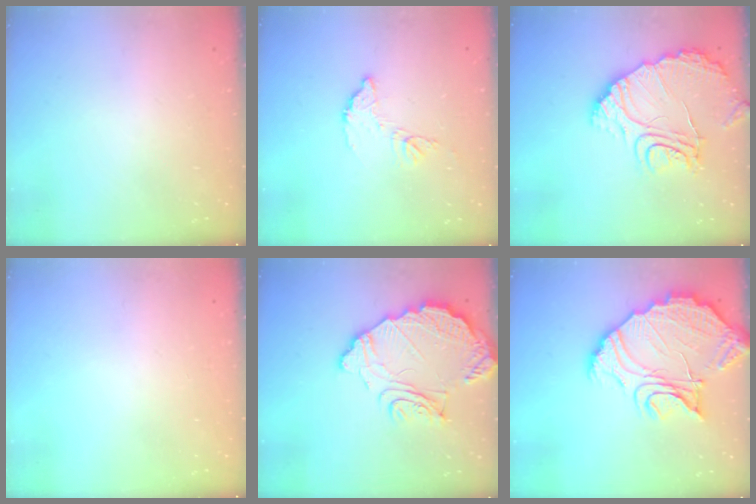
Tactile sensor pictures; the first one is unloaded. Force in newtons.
{"total": 7.8, "press": 7.8, "slide": 0.1}
{"total": 15.4, "press": 15.3, "slide": 1.6}
{"total": 0.0}
{"total": 14.3, "press": 14.3, "slide": 1.1}
{"total": 21.1, "press": 21.1, "slide": 1.6}